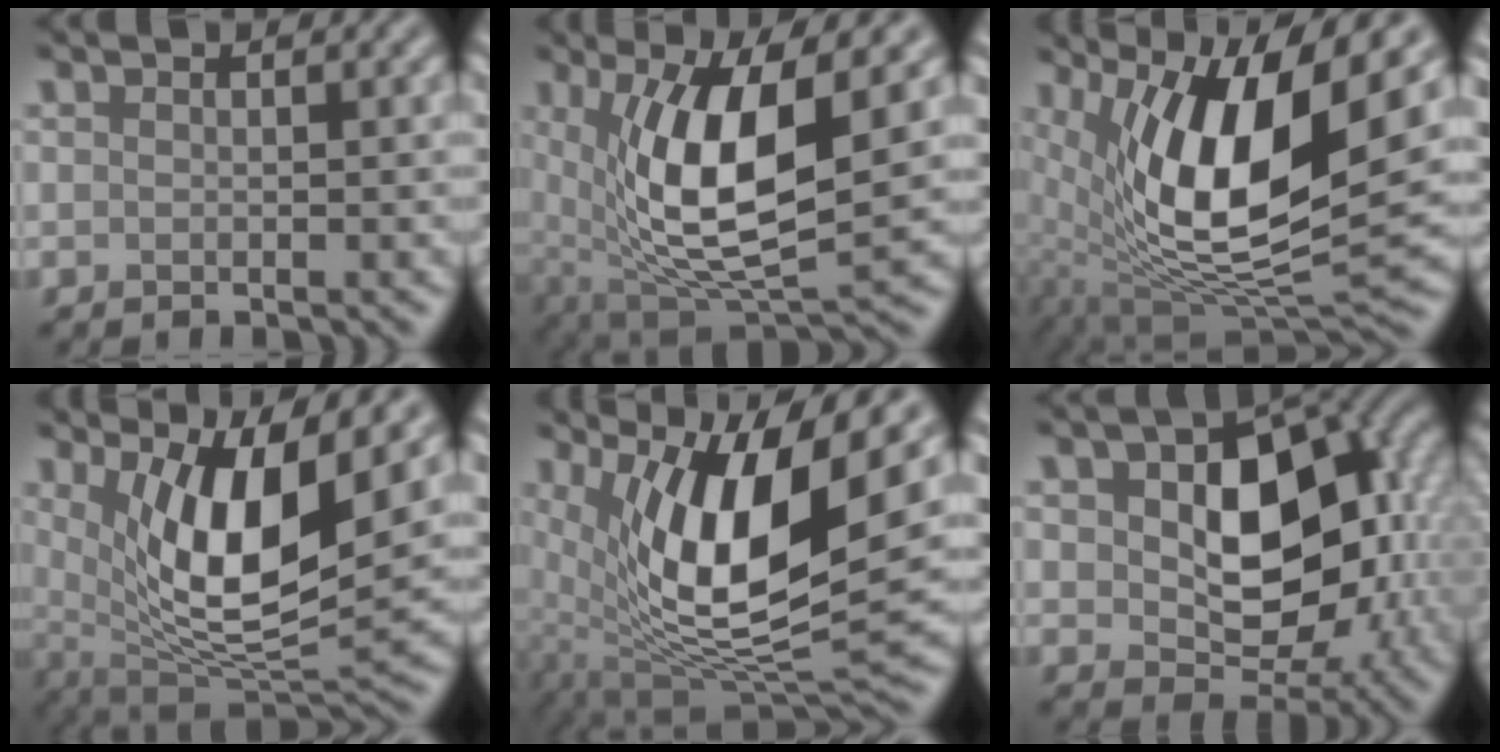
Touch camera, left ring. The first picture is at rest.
{"total": 10.4, "force": [1.9, 3.7, 9.6], "torque": [-0.175, -0.010, 0.037]}
{"total": 13.3, "force": [3.4, 4.5, 12.0], "torque": [-0.216, -0.010, 0.065]}
{"total": 9.7, "force": [3.2, 3.1, 8.6], "torque": [-0.146, -0.020, 0.062]}
{"total": 13.3, "force": [3.4, 4.3, 12.1], "torque": [-0.217, -0.012, 0.067]}
{"total": 11.9, "force": [1.0, 7.7, 9.1], "torque": [-0.122, -0.006, 0.025]}